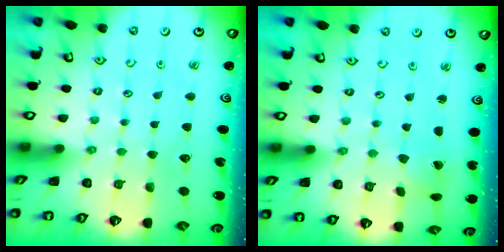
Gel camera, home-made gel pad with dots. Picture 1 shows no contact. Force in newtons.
{"total": 1.1, "press": 1.0, "slide": 0.4}